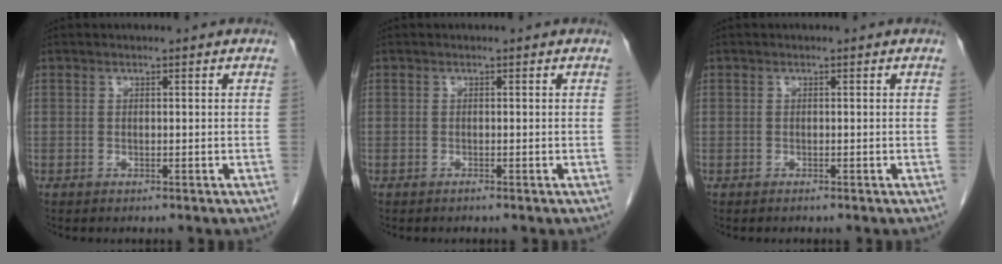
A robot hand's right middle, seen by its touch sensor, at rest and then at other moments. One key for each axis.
{"total": 0.0}
{"total": 0.0}